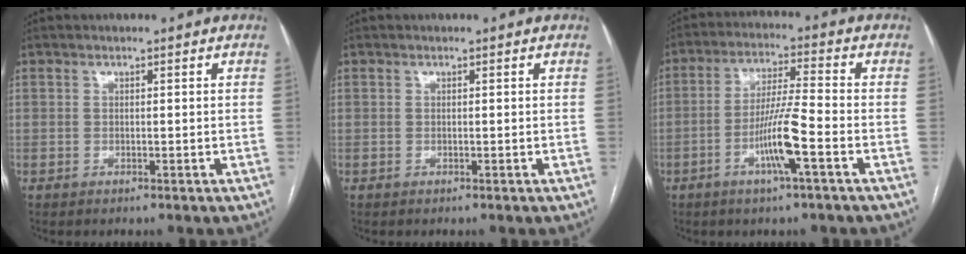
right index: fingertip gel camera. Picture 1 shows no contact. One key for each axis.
{"total": 0.0}
{"total": 8.6, "fx": -3.4, "fy": -0.2, "fz": 7.9, "tx": -0.151, "ty": -0.001, "tz": -0.064}